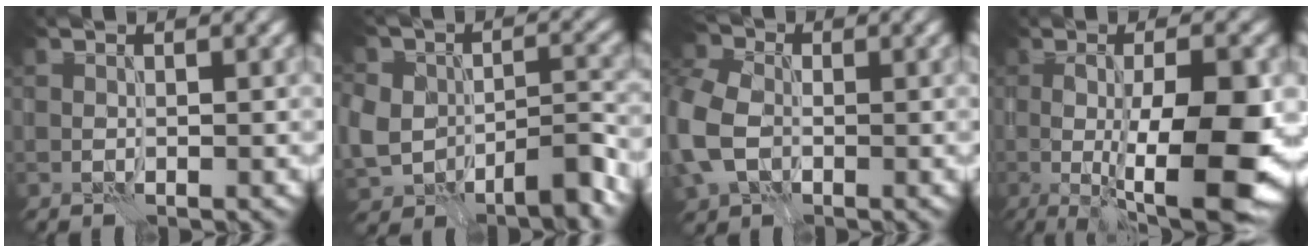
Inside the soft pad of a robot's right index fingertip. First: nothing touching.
{"total": 7.8, "force": [-3.5, 4.9, 4.8], "torque": [-0.074, -0.006, -0.063]}
{"total": 8.7, "force": [-1.0, 6.6, 5.6], "torque": [-0.149, -0.004, -0.030]}
{"total": 11.8, "force": [-1.6, 3.0, 11.3], "torque": [-0.157, -0.013, -0.021]}